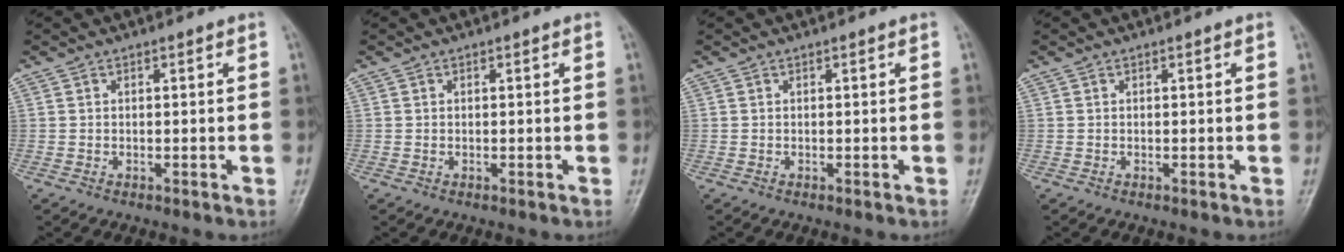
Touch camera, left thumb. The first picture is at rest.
{"total": 0.0}
{"total": 0.0}
{"total": 0.0}